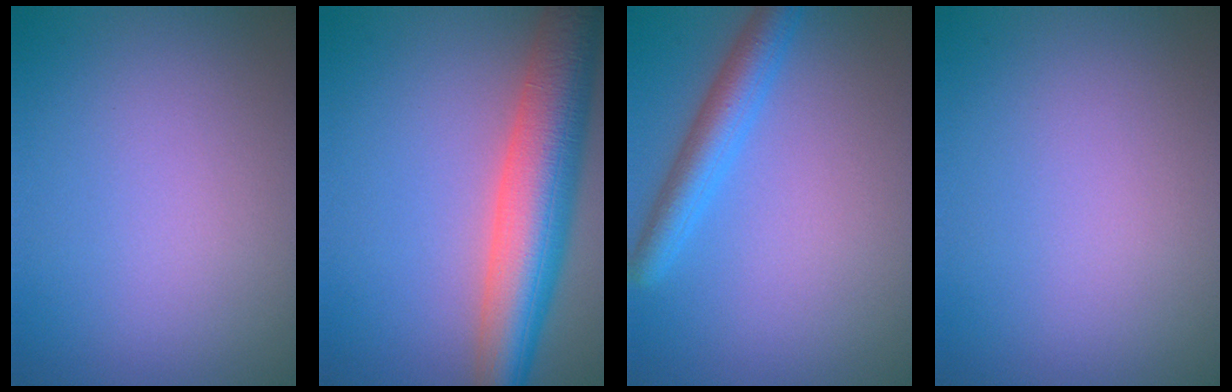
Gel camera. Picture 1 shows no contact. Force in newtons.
{"total": 8.7, "press": 8.7, "slide": 0.5}
{"total": 3.5, "press": 3.5, "slide": 0.3}
{"total": 0.0}